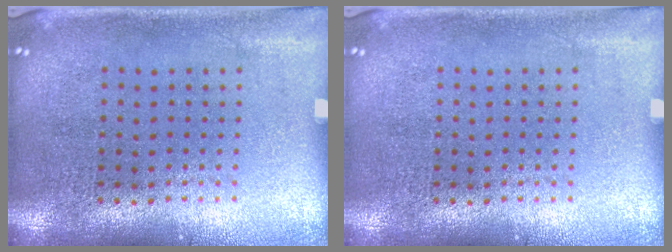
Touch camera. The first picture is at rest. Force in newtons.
{"total": 0.0}